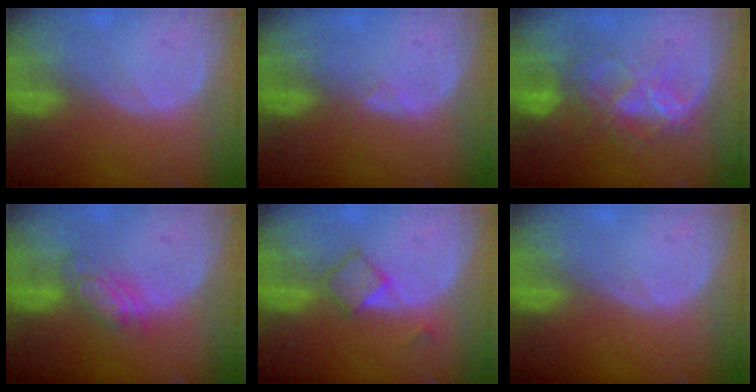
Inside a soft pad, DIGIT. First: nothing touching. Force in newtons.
{"total": 0.9, "press": 0.9, "slide": 0.3}
{"total": 7.3, "press": 6.8, "slide": 2.6}
{"total": 5.4, "press": 4.6, "slide": 2.8}
{"total": 3.4, "press": 3.4, "slide": 0.3}
{"total": 0.0}